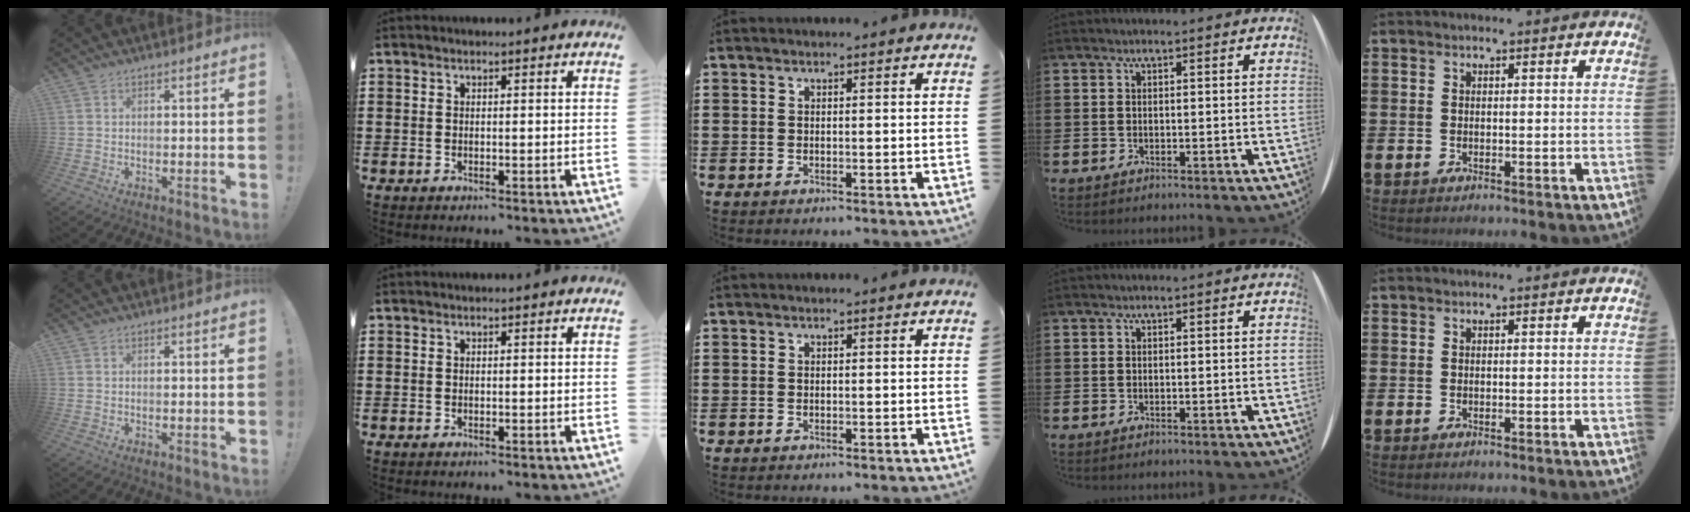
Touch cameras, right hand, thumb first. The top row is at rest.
{}